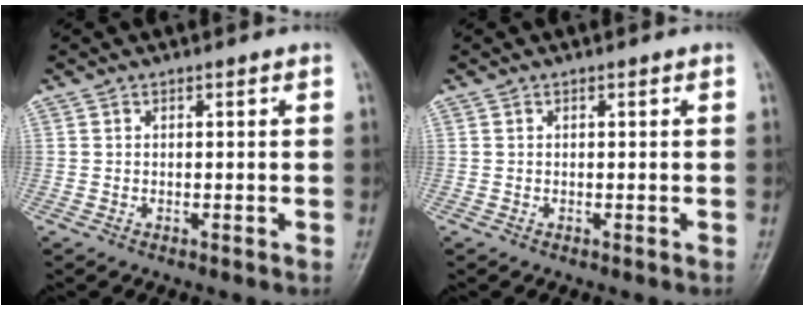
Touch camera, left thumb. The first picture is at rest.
{"total": 0.0}